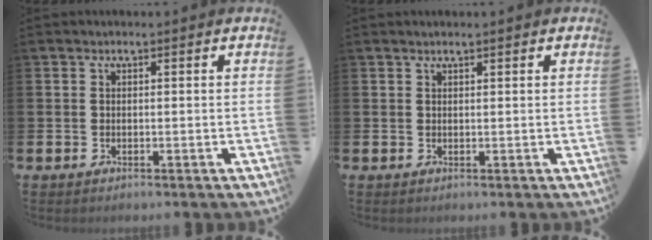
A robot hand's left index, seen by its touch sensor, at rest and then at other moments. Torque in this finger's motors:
{"motor_torque": [1.11, -1.03, 0.10, 0.00]}